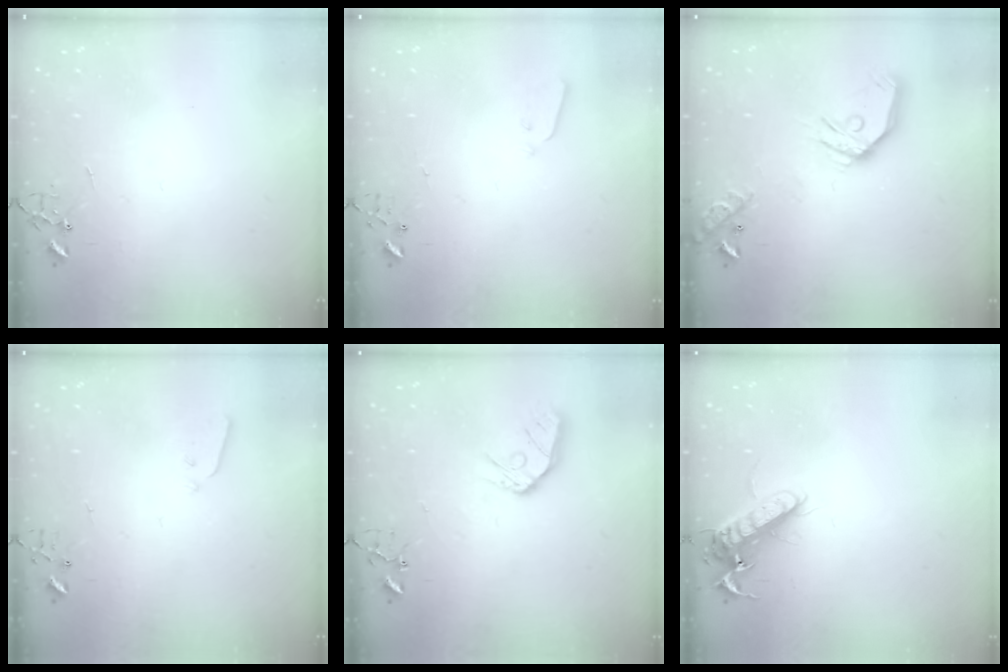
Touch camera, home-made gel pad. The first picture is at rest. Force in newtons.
{"total": 3.0, "press": 3.0, "slide": 0.3}
{"total": 16.2, "press": 16.0, "slide": 2.5}
{"total": 3.5, "press": 3.5, "slide": 0.2}
{"total": 10.7, "press": 10.6, "slide": 1.2}
{"total": 12.3, "press": 12.1, "slide": 1.8}